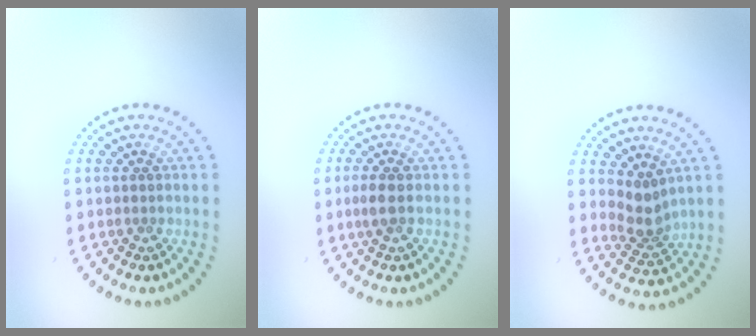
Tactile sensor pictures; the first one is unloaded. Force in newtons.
{"total": 1.5, "press": 1.4, "slide": 0.5}
{"total": 2.5, "press": 1.9, "slide": 1.7}